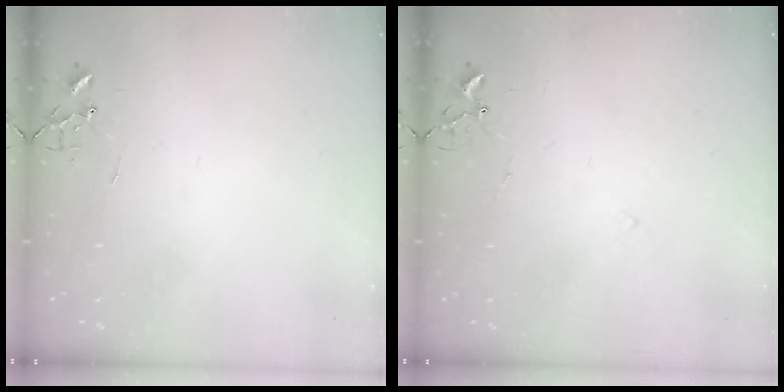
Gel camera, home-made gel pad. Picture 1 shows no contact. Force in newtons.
{"total": 6.5, "press": 6.5, "slide": 0.7}